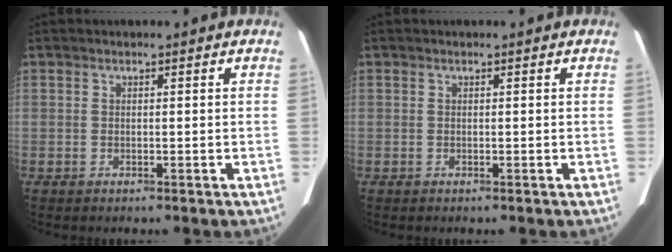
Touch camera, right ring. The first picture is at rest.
{"total": 0.0}